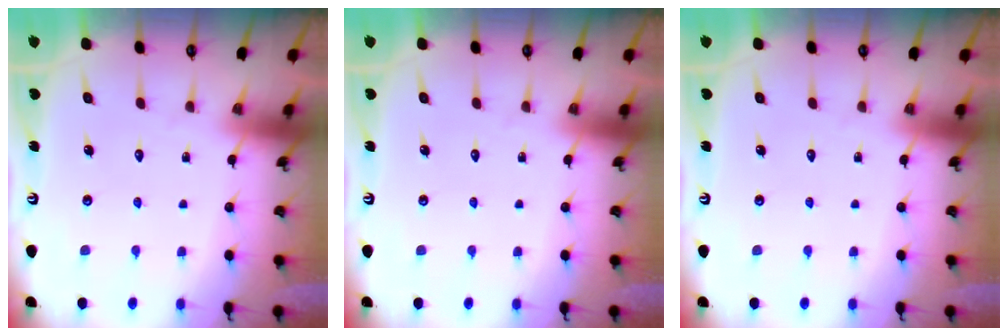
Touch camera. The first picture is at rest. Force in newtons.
{"total": 0.0}
{"total": 0.0}